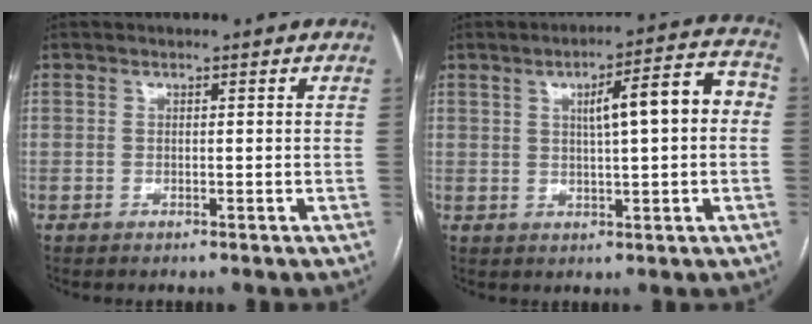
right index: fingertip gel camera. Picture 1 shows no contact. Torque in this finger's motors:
{"motor_torque": [0.35, 0.04, 0.23, 0.08]}